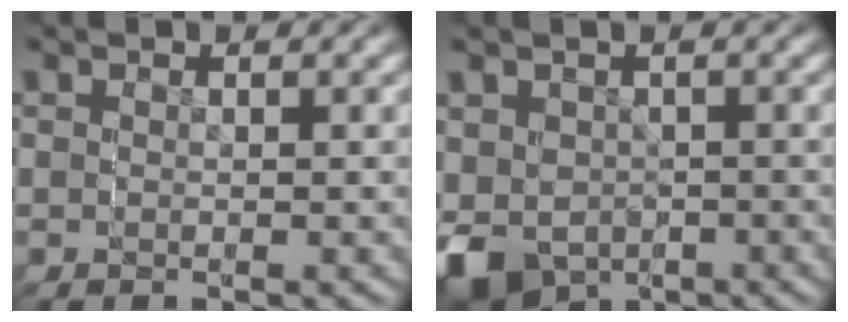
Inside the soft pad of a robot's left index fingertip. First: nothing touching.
{"total": 7.8, "force": [-3.5, 6.8, 1.8], "torque": [-0.064, -0.061, -0.033]}